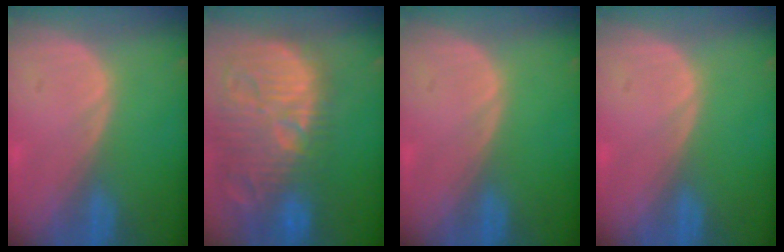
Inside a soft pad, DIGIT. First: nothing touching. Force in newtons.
{"total": 15.4, "press": 13.4, "slide": 7.6}
{"total": 0.0}
{"total": 0.0}